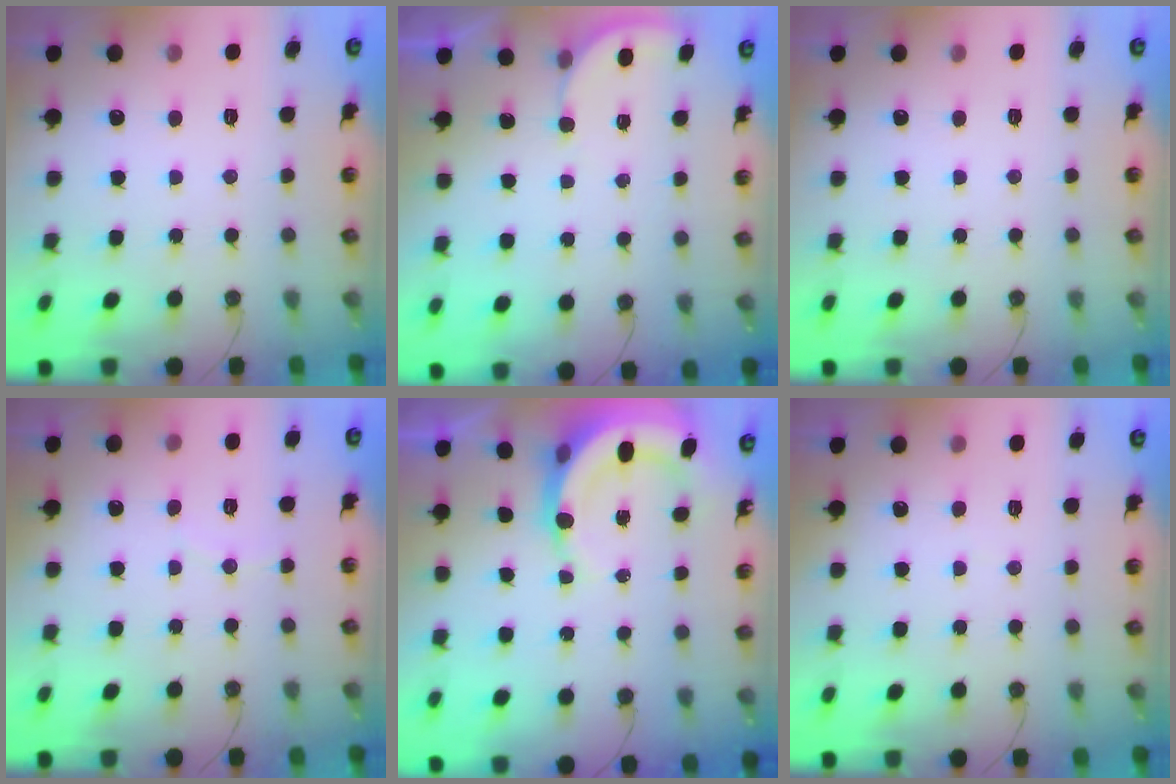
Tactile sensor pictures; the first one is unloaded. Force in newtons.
{"total": 2.3, "press": 2.3, "slide": 0.2}
{"total": 0.0}
{"total": 3.1, "press": 3.1, "slide": 0.2}
{"total": 8.0, "press": 7.8, "slide": 2.0}
{"total": 1.4, "press": 1.3, "slide": 0.1}